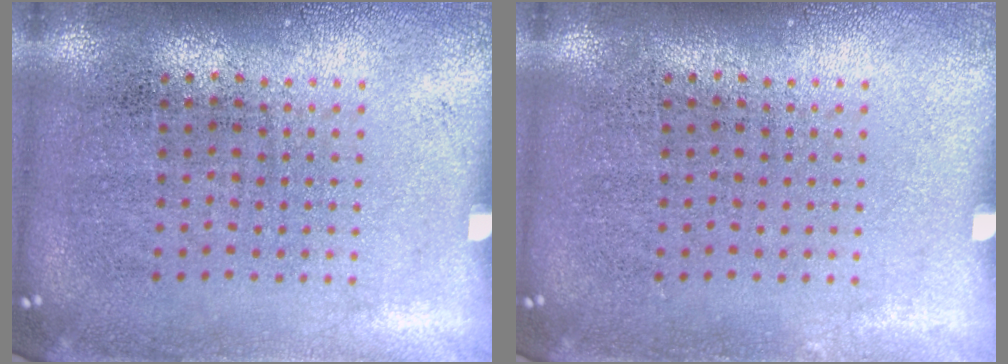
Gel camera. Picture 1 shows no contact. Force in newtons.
{"total": 0.0}